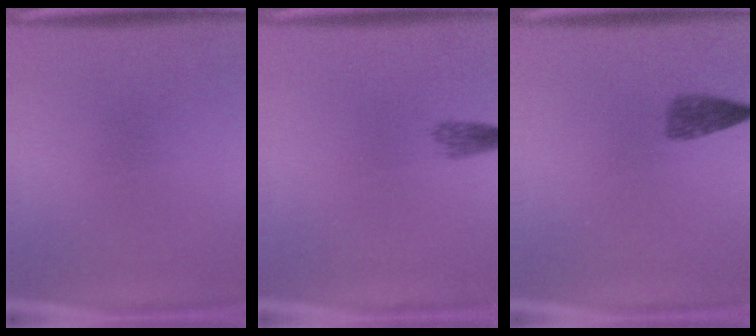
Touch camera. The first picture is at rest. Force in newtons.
{"total": 1.7}
{"total": 2.4}